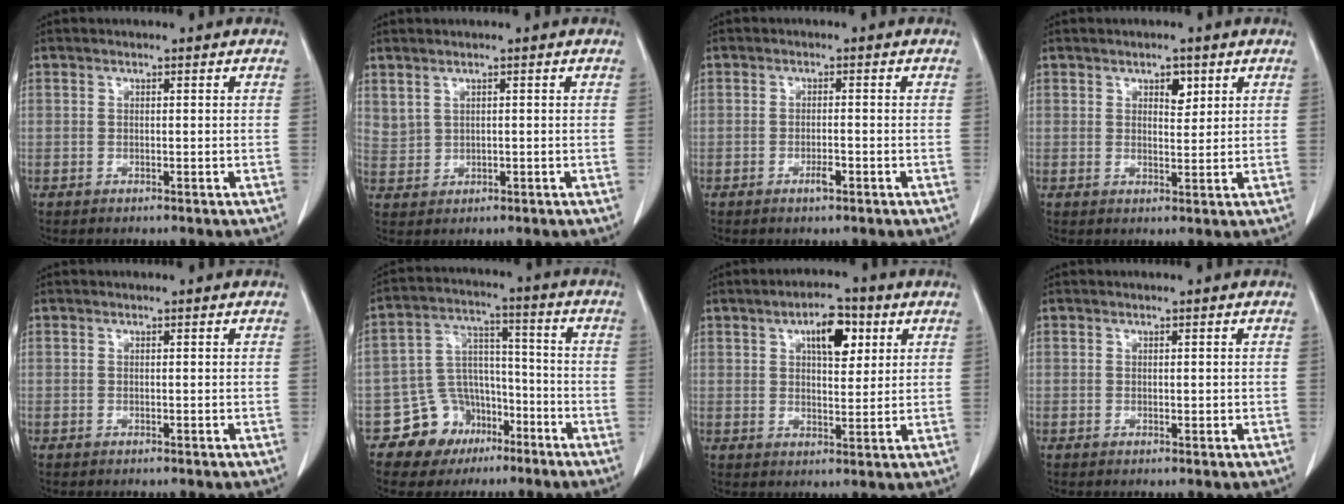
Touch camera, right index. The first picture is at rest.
{"total": 2.0, "force": [1.5, 1.1, 0.7], "torque": [-0.017, -0.002, 0.037]}
{"total": 1.9, "force": [-1.0, 0.3, 1.6], "torque": [-0.029, -0.001, -0.016]}
{"total": 2.8, "force": [1.5, 1.3, 1.9], "torque": [-0.027, -0.003, 0.024]}
{"total": 0.0}
{"total": 9.9, "force": [-5.7, 7.9, 1.9], "torque": [-0.029, 0.047, -0.084]}
{"total": 7.1, "force": [3.0, 2.9, 5.7], "torque": [-0.091, 0.009, 0.047]}
{"total": 0.8, "force": [0.1, 0.3, 0.7], "torque": [-0.010, -0.002, 0.004]}